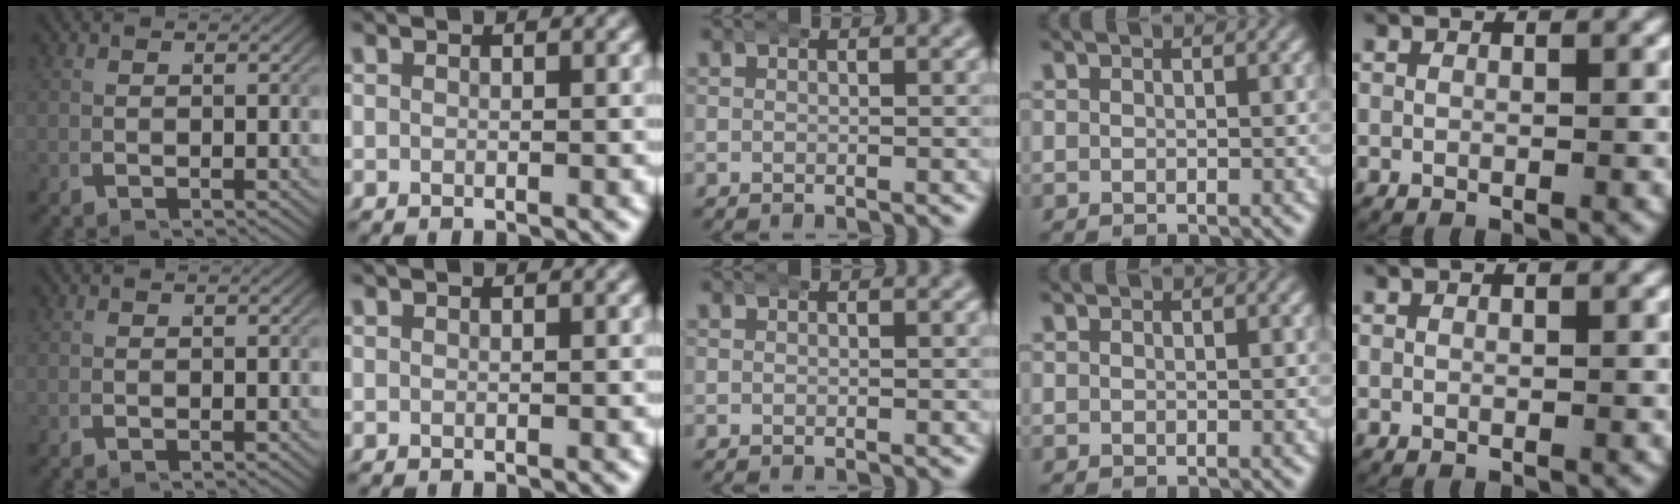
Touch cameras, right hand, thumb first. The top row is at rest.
{}